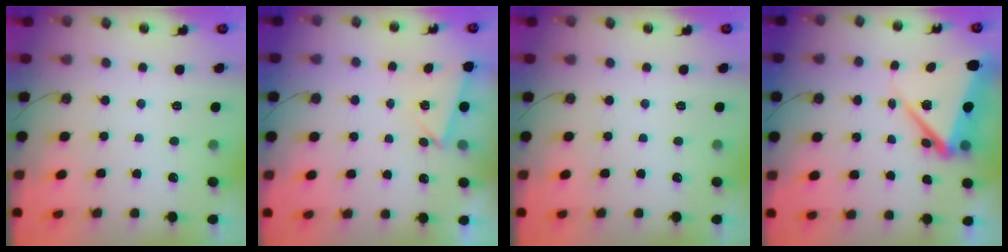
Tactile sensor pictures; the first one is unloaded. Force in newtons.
{"total": 2.6, "press": 2.2, "slide": 1.4}
{"total": 0.0}
{"total": 10.8, "press": 10.7, "slide": 1.4}